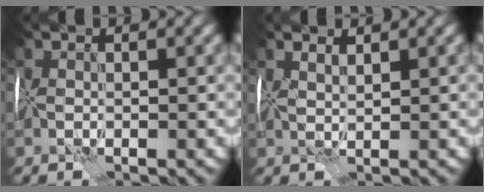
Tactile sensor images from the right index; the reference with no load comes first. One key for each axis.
{"total": 1.3, "fx": 1.0, "fy": 0.0, "fz": 0.8, "tx": -0.012, "ty": -0.002, "tz": 0.015}